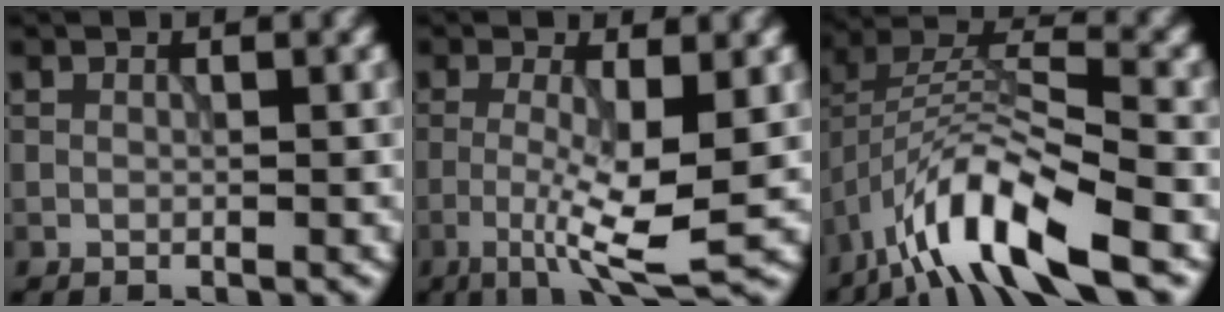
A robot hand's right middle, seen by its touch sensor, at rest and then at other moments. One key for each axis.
{"total": 6.2, "fx": -1.6, "fy": 1.0, "fz": 5.9, "tx": -0.111, "ty": -0.007, "tz": -0.029}
{"total": 10.4, "fx": -5.7, "fy": 3.1, "fz": 8.1, "tx": -0.145, "ty": 0.011, "tz": -0.111}